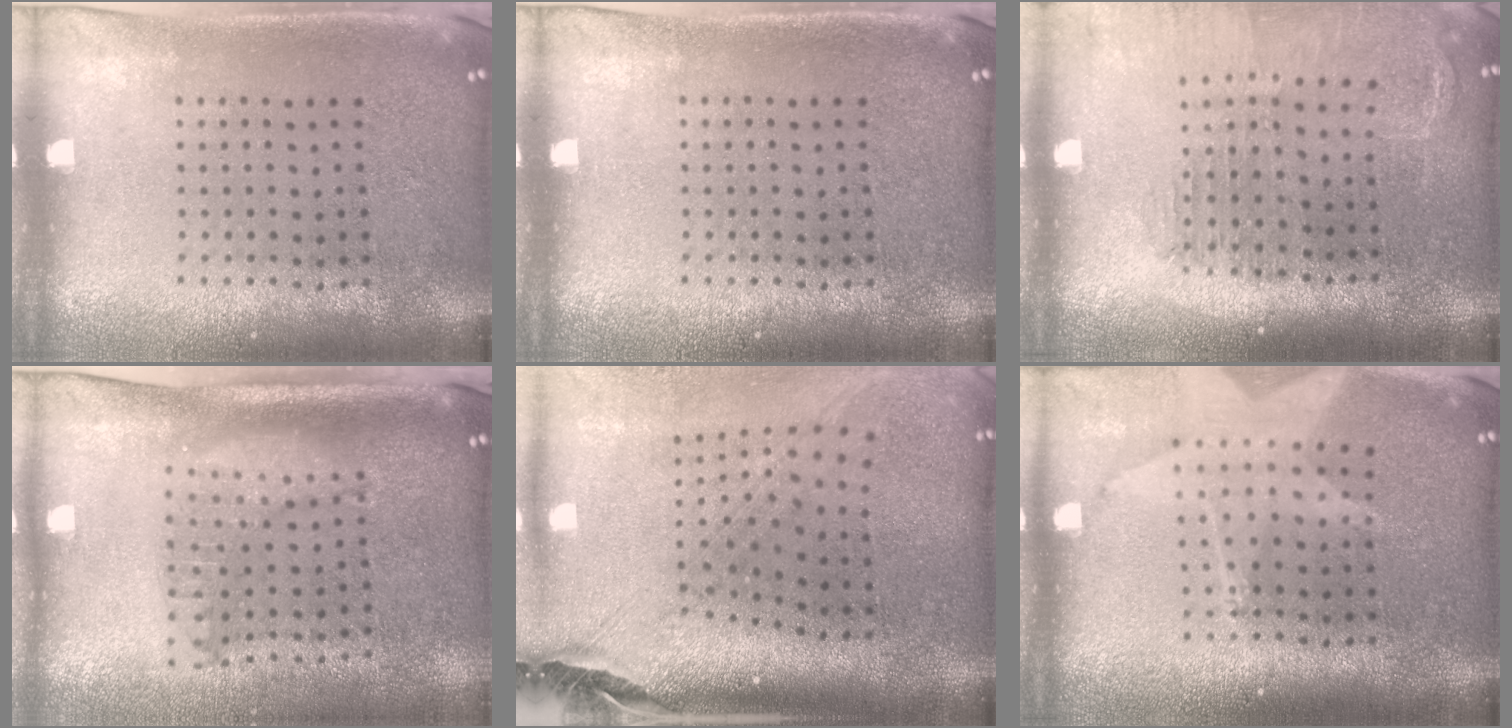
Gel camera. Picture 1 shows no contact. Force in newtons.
{"total": 0.0}
{"total": 1.4, "press": 1.4, "slide": 0.1}
{"total": 1.2, "press": 1.2, "slide": 0.2}
{"total": 2.8, "press": 2.0, "slide": 1.9}
{"total": 1.7, "press": 1.5, "slide": 0.9}